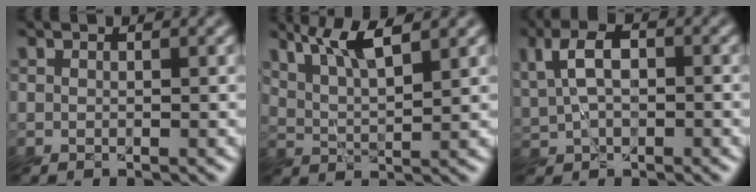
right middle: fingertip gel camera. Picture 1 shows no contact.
{"total": 3.9, "force": [2.6, 0.6, 2.8], "torque": [-0.051, 0.001, 0.046]}
{"total": 5.2, "force": [0.7, 3.0, 4.2], "torque": [-0.079, 0.014, 0.002]}